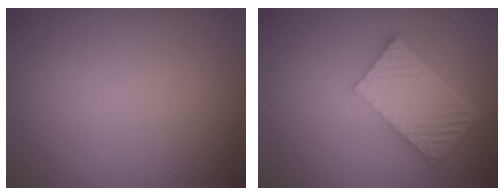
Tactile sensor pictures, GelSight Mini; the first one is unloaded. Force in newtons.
{"total": 6.7, "press": 4.7, "slide": 4.8}